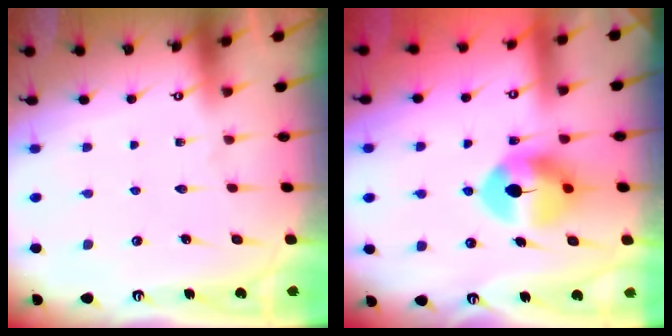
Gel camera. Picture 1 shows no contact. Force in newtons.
{"total": 9.4, "press": 9.3, "slide": 1.0}